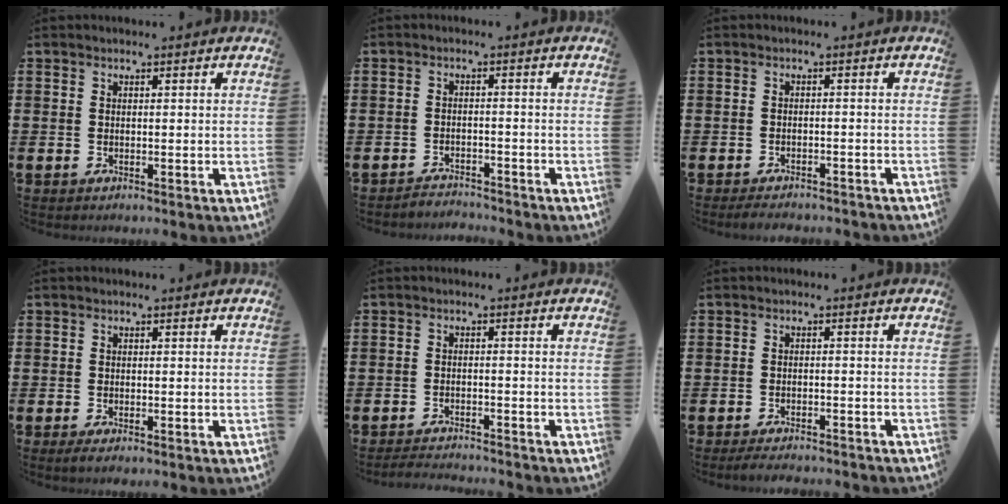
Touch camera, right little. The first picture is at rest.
{"total": 2.2, "force": [-2.1, 0.1, -0.3], "torque": [-0.002, 0.004, -0.048]}
{"total": 1.7, "force": [-1.6, 0.1, 0.4], "torque": [-0.010, 0.002, -0.033]}
{"total": 0.8, "force": [-0.3, 0.2, 0.7], "torque": [-0.014, -0.002, -0.006]}
{"total": 2.0, "force": [-2.0, -0.1, 0.0], "torque": [-0.002, 0.001, -0.042]}
{"total": 1.9, "force": [-1.8, 0.1, 0.6], "torque": [-0.011, 0.004, -0.035]}